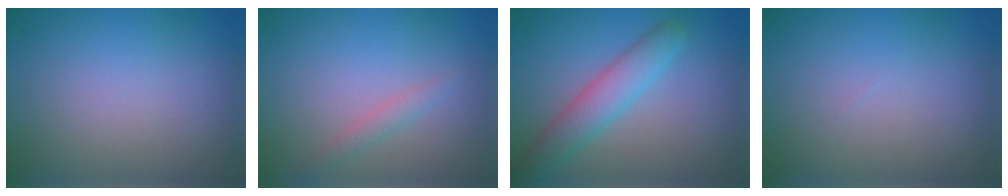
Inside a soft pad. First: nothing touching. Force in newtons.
{"total": 1.2, "press": 1.2, "slide": 0.0}
{"total": 3.9, "press": 3.9, "slide": 0.2}
{"total": 0.0}